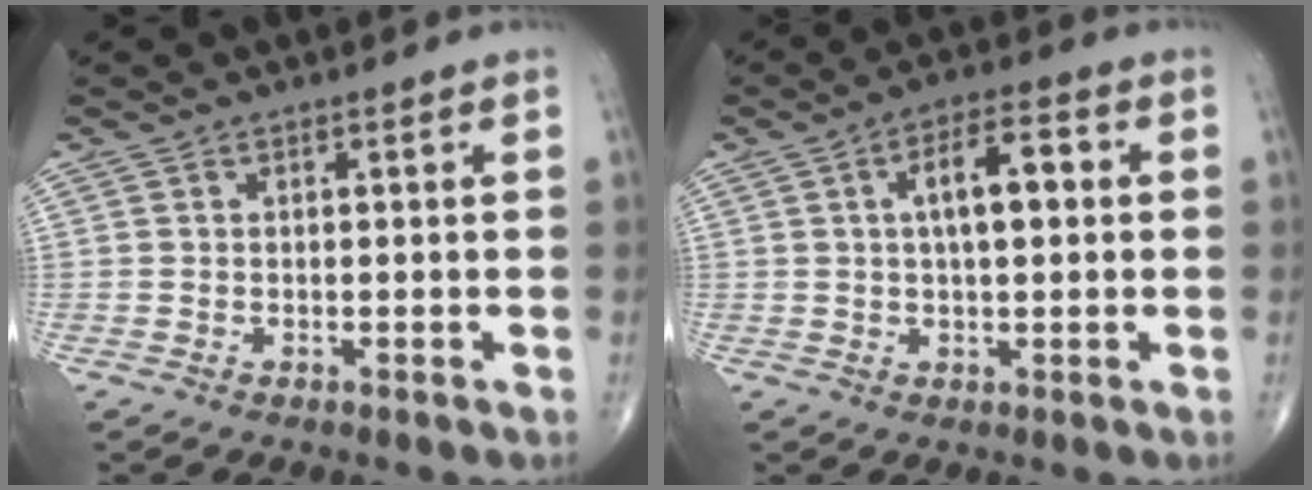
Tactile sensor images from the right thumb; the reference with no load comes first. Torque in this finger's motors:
{"motor_torque": [0.08, 1.63, 0.82, -0.05, 0.08]}